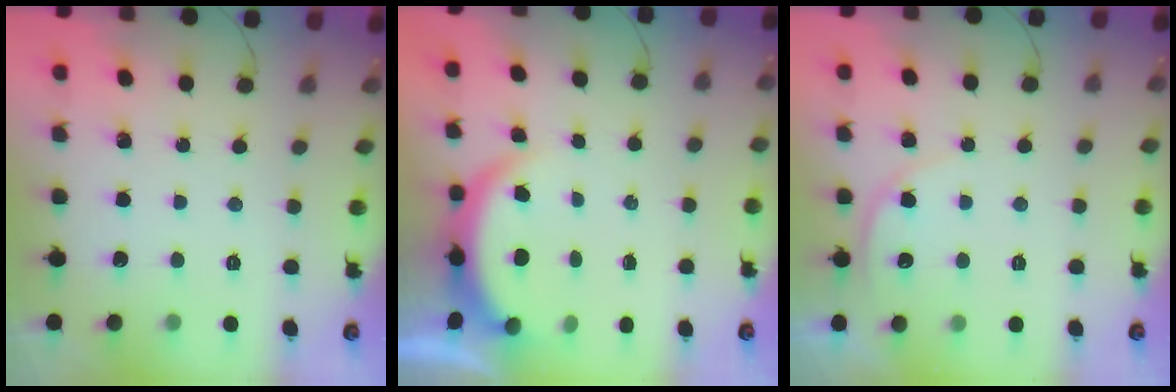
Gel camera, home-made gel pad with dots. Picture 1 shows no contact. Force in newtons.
{"total": 5.0, "press": 5.0, "slide": 0.6}
{"total": 4.8, "press": 4.7, "slide": 0.3}